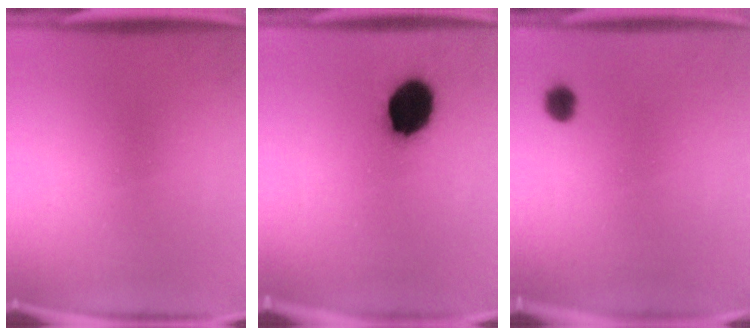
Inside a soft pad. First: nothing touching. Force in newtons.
{"total": 12.6}
{"total": 2.6}